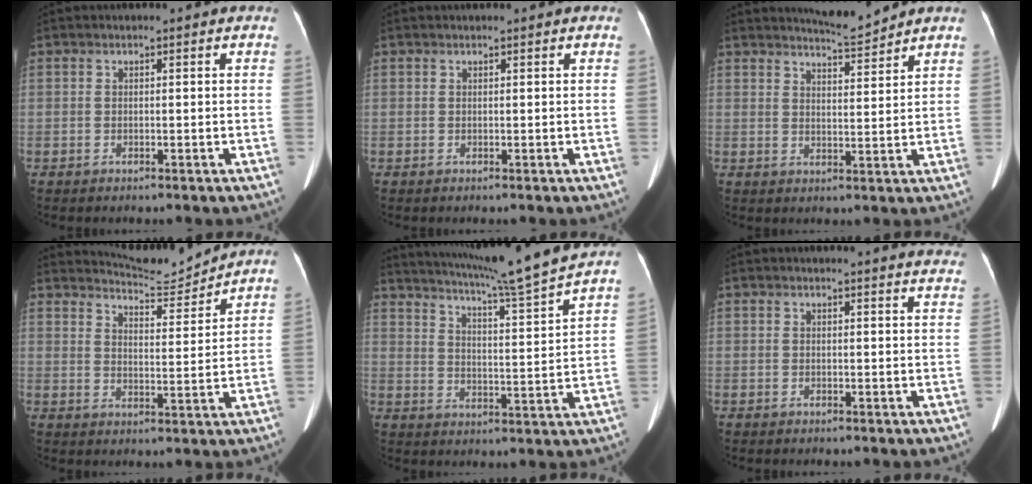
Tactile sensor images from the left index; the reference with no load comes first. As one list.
[{"total": 0.8, "force": [0.8, 0.0, 0.2], "torque": [-0.005, 0.015, 0.015]}, {"total": 5.0, "force": [4.9, -0.5, 0.7], "torque": [-0.020, -0.011, 0.079]}, {"total": 7.4, "force": [7.4, -0.8, -0.3], "torque": [-0.010, -0.014, 0.118]}, {"total": 16.4, "force": [14.7, -2.5, 6.9], "torque": [-0.123, -0.034, 0.209]}, {"total": 11.0, "force": [10.6, 1.1, 2.5], "torque": [-0.010, -0.021, 0.094]}]